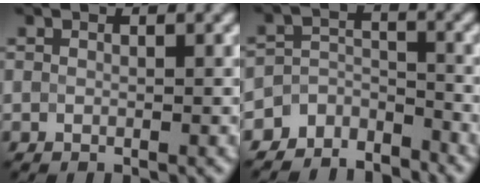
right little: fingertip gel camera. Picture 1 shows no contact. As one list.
[{"total": 4.6, "force": [-4.0, 2.2, 0.3], "torque": [0.008, -0.003, -0.072]}]